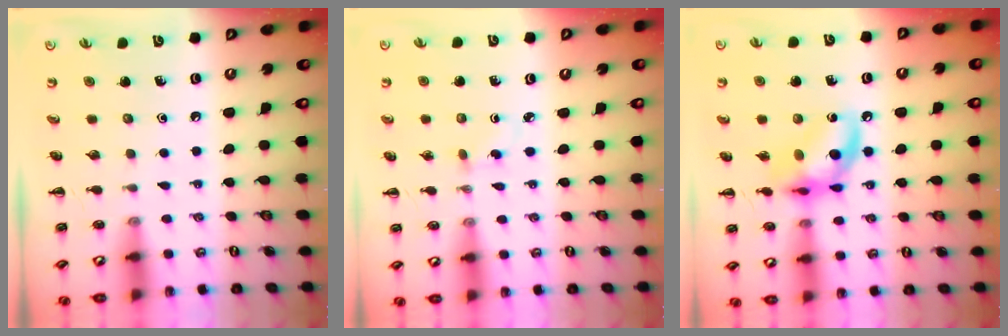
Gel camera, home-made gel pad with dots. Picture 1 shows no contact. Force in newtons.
{"total": 2.4, "press": 2.2, "slide": 0.9}
{"total": 12.0, "press": 11.9, "slide": 1.7}